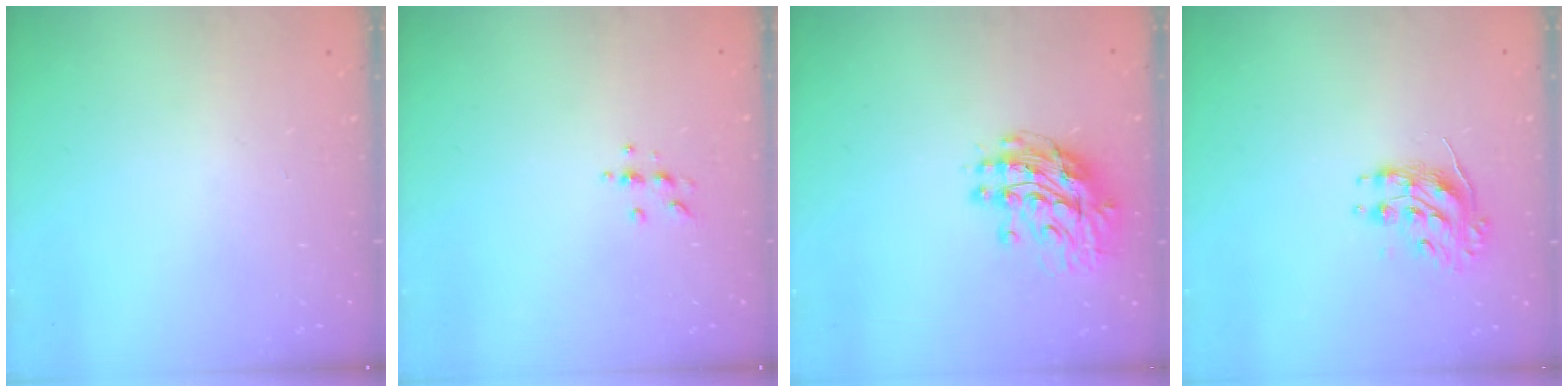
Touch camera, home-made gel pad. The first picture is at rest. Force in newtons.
{"total": 4.6, "press": 4.6, "slide": 0.6}
{"total": 12.2, "press": 12.1, "slide": 1.1}
{"total": 8.7, "press": 8.7, "slide": 0.2}